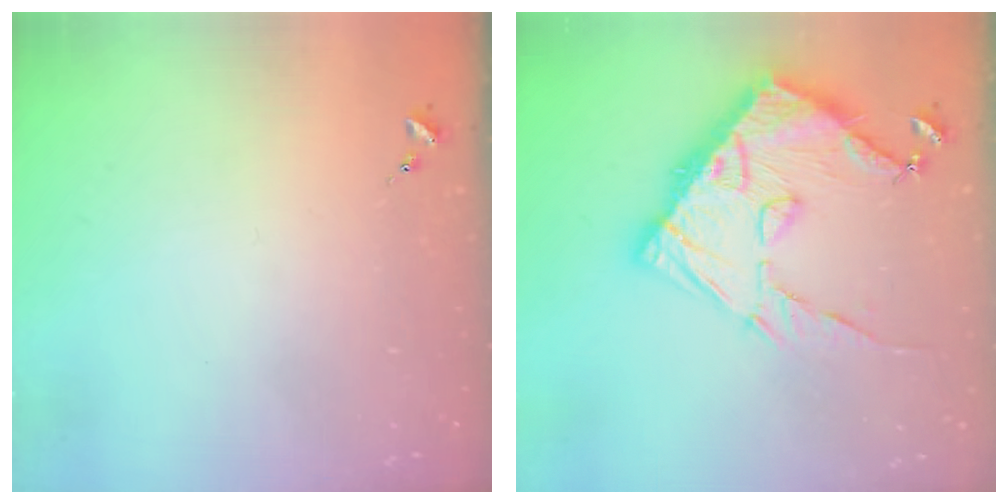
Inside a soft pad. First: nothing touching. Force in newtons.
{"total": 19.1, "press": 19.0, "slide": 1.6}